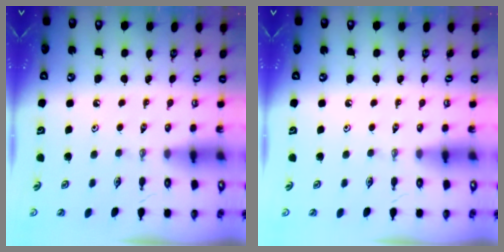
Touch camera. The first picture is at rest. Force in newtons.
{"total": 0.0}